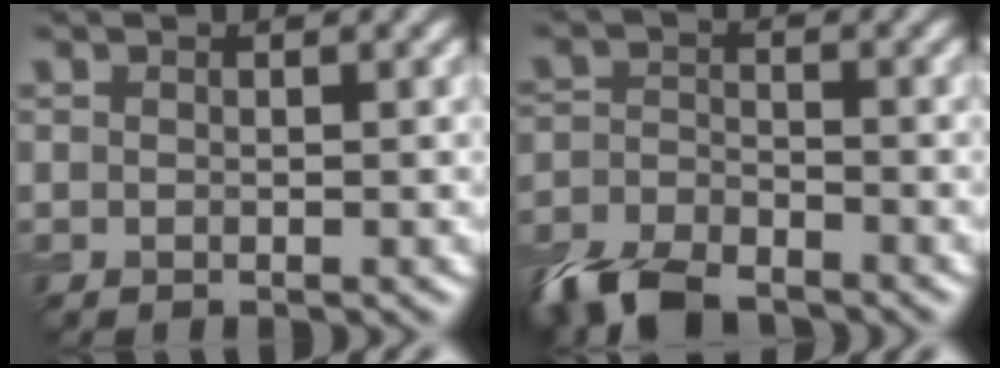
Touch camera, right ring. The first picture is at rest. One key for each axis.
{"total": 7.4, "fx": -5.7, "fy": 2.9, "fz": 3.7, "tx": -0.080, "ty": -0.016, "tz": -0.120}